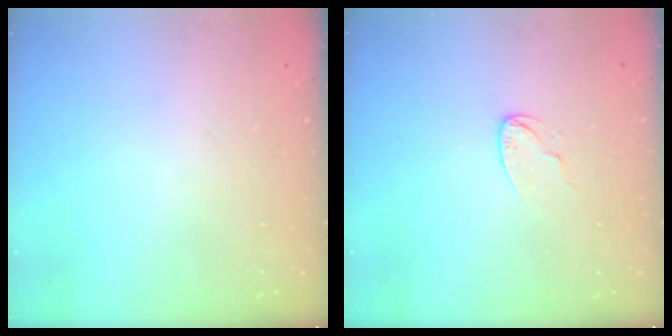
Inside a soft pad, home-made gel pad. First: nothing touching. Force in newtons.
{"total": 4.1, "press": 4.1, "slide": 0.4}